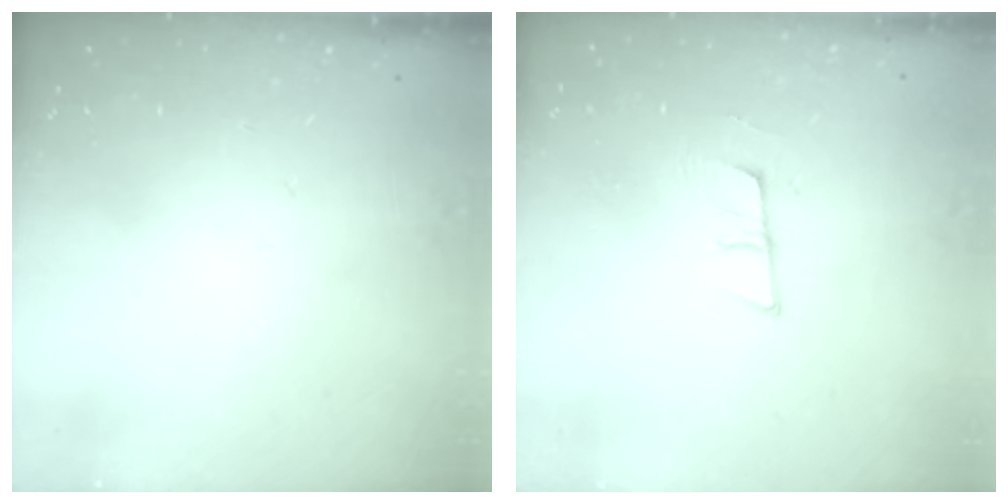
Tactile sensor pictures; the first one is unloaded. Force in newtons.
{"total": 6.9, "press": 6.3, "slide": 2.8}